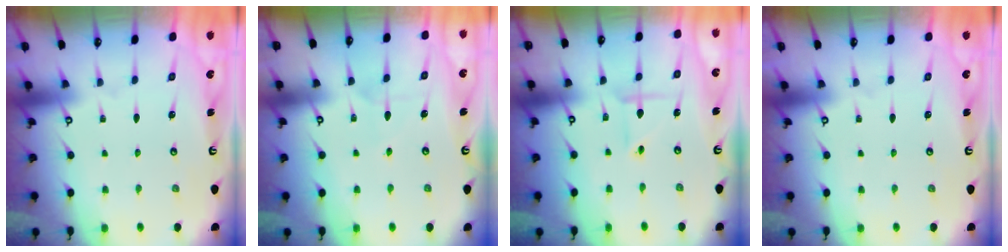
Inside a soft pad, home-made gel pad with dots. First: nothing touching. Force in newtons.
{"total": 5.5, "press": 5.4, "slide": 0.6}
{"total": 3.2, "press": 3.2, "slide": 0.4}
{"total": 0.0}